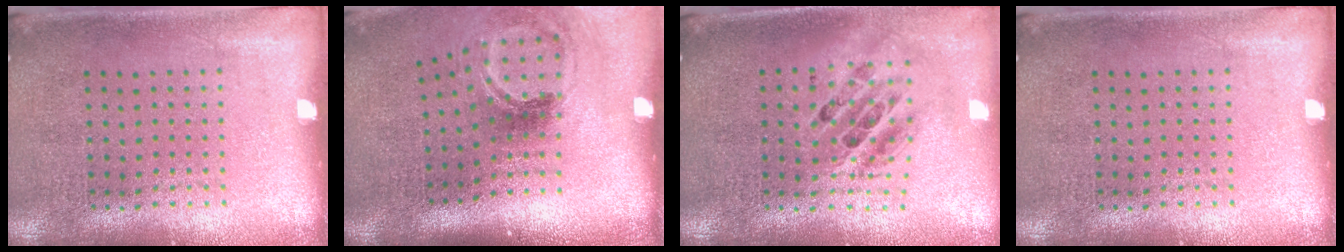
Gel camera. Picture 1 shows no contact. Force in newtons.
{"total": 2.0, "press": 1.3, "slide": 1.6}
{"total": 1.8, "press": 1.5, "slide": 1.1}
{"total": 0.0}